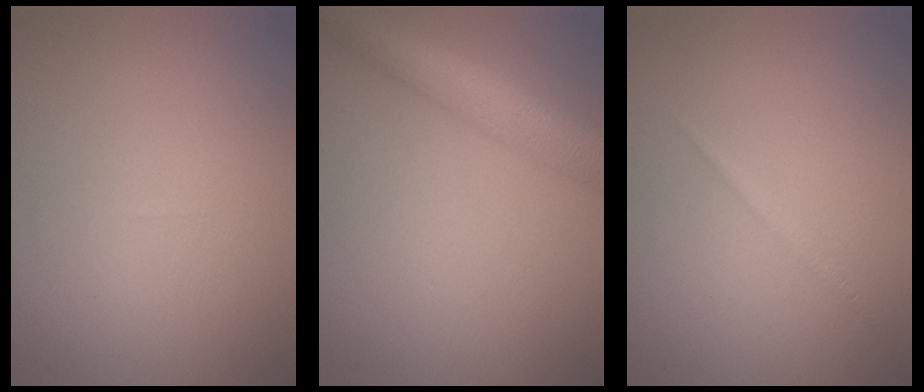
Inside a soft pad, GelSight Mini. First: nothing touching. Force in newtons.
{"total": 6.8, "press": 6.8, "slide": 0.3}
{"total": 0.6, "press": 0.6, "slide": 0.1}